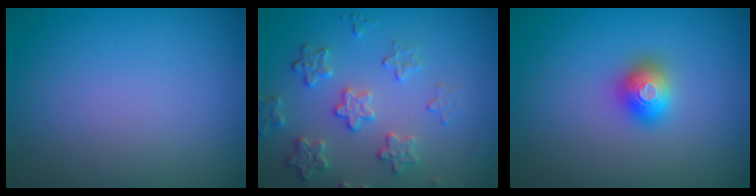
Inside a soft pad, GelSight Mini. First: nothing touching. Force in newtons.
{"total": 3.6, "press": 3.4, "slide": 1.2}
{"total": 2.0, "press": 2.0, "slide": 0.2}